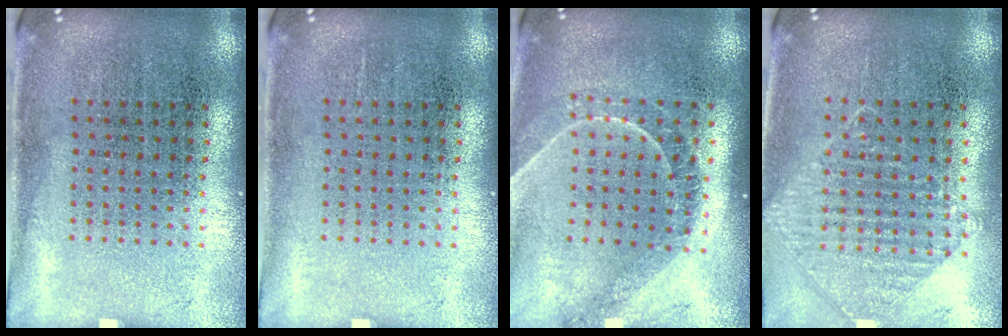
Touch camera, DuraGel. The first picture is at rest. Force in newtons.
{"total": 0.0}
{"total": 1.2, "press": 1.2, "slide": 0.3}
{"total": 0.9, "press": 0.9, "slide": 0.2}